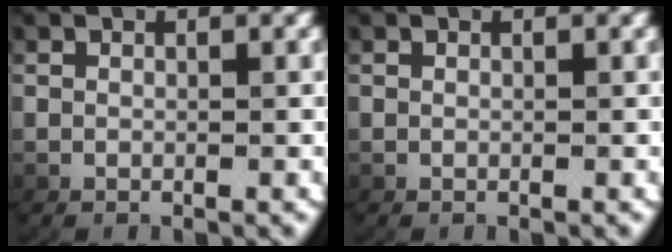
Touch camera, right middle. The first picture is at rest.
{"total": 0.0}